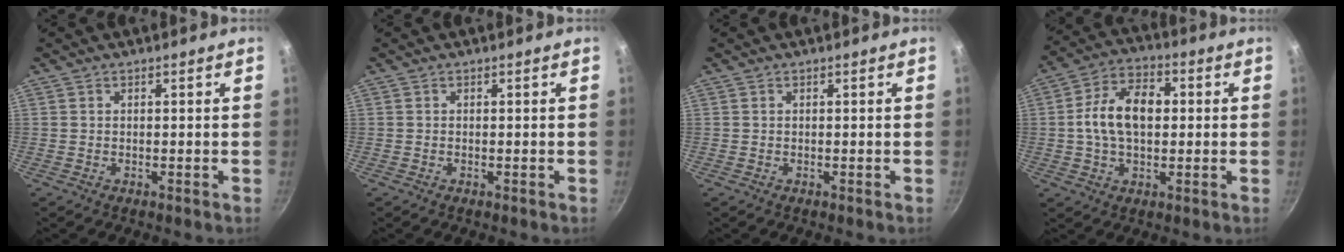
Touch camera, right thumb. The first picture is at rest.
{"total": 0.0}
{"total": 0.0}
{"total": 12.1, "force": [0.8, 7.5, 9.5], "torque": [-0.164, 0.021, 0.008]}